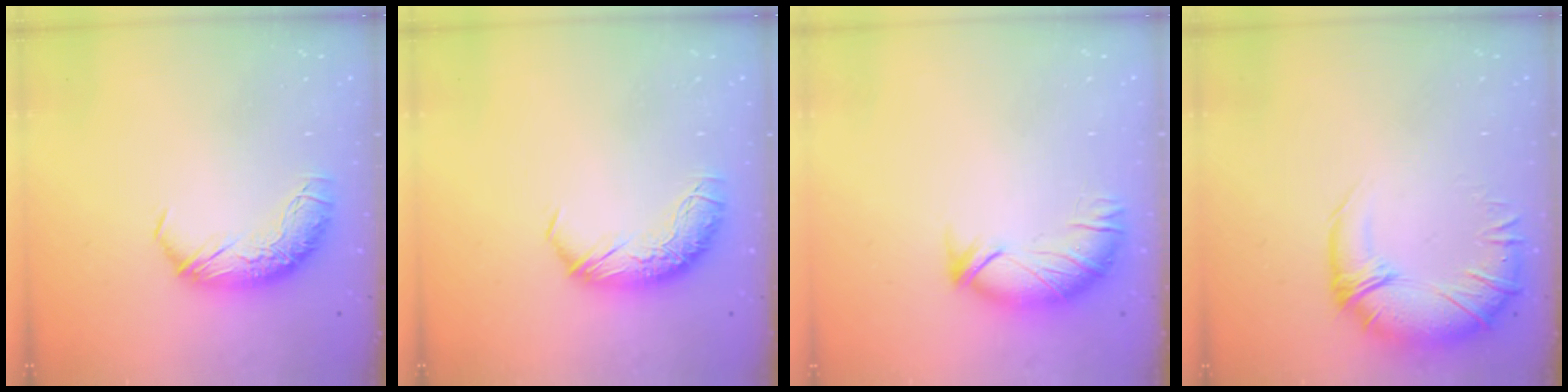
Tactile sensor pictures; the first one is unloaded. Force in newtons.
{"total": 0.0}
{"total": 3.4, "press": 3.1, "slide": 1.3}
{"total": 2.9, "press": 0.7, "slide": 2.8}